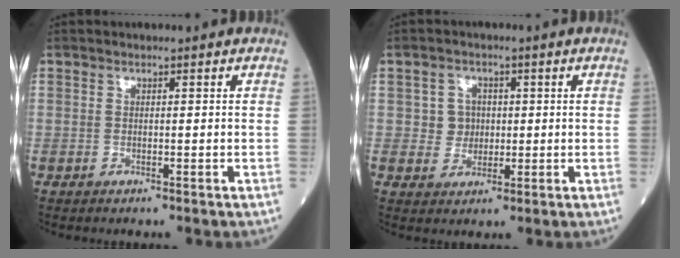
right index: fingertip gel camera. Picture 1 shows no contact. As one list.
[{"total": 3.5, "force": [0.3, 3.4, 0.7], "torque": [-0.005, 0.007, 0.007]}]